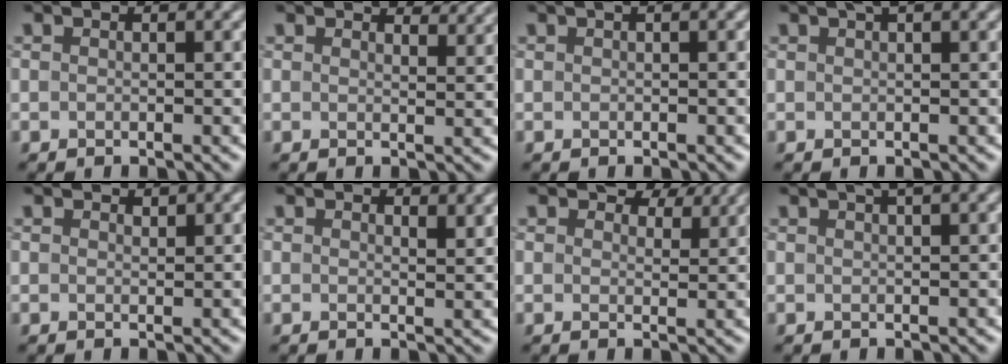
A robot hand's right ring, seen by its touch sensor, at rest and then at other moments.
{"total": 3.1, "force": [2.7, 0.7, 1.2], "torque": [-0.020, -0.001, 0.034]}
{"total": 1.0, "force": [0.5, 0.2, 0.9], "torque": [-0.014, 0.006, 0.008]}
{"total": 1.6, "force": [1.1, 0.3, 1.1], "torque": [-0.012, 0.001, 0.015]}
{"total": 0.6, "force": [0.6, 0.1, 0.2], "torque": [-0.003, -0.001, 0.013]}
{"total": 1.5, "force": [1.1, 0.4, 1.0], "torque": [-0.010, -0.003, 0.019]}
{"total": 3.7, "force": [2.9, 1.6, 1.6], "torque": [-0.030, 0.000, 0.037]}
{"total": 2.6, "force": [1.6, 0.7, 1.9], "torque": [-0.011, 0.005, 0.012]}